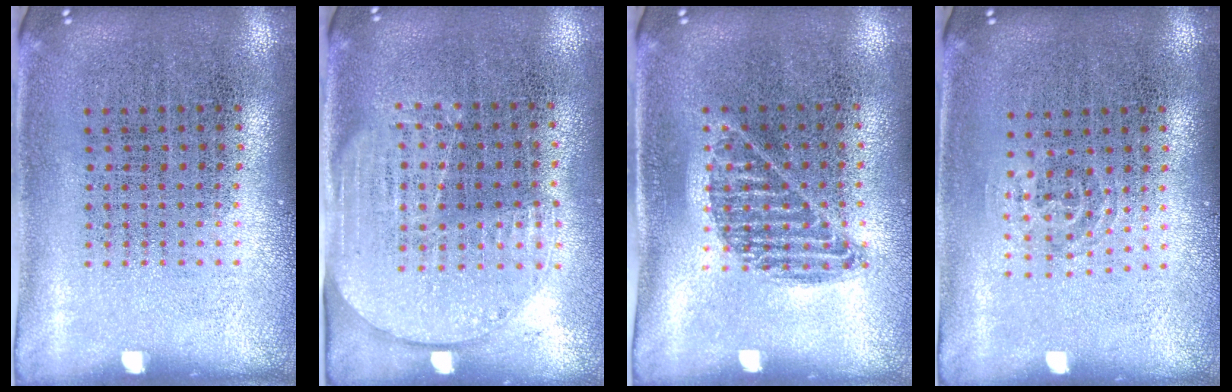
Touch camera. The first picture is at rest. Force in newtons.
{"total": 1.6, "press": 1.4, "slide": 0.8}
{"total": 0.9, "press": 0.8, "slide": 0.4}
{"total": 0.9, "press": 0.6, "slide": 0.7}